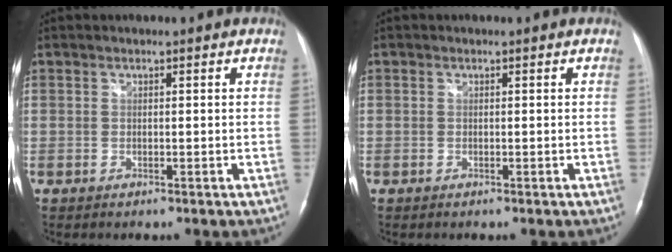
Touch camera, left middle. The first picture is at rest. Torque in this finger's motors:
{"motor_torque": [0.73, -0.75, 0.09, 0.01]}